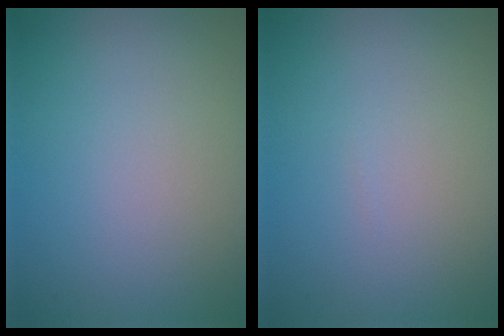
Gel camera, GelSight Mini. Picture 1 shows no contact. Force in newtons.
{"total": 0.0}